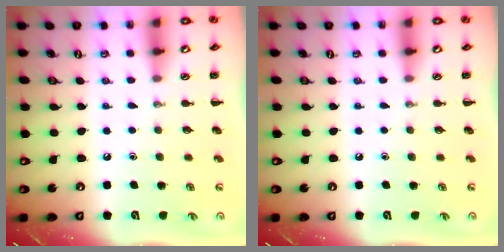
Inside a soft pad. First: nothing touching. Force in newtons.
{"total": 0.0}